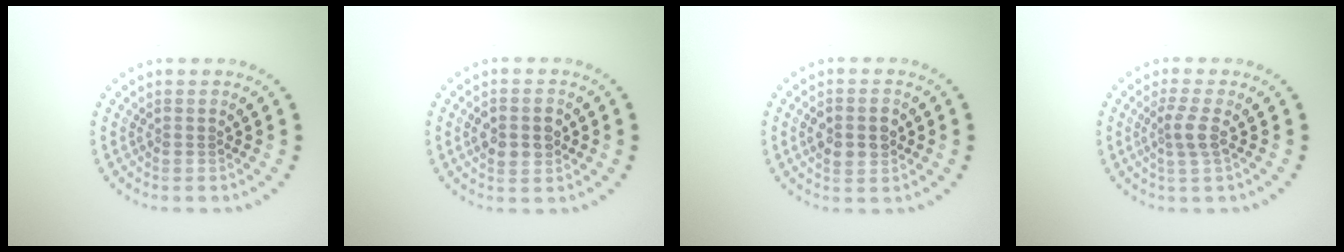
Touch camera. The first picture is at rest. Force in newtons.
{"total": 3.0, "press": 3.0, "slide": 0.1}
{"total": 3.1, "press": 3.1, "slide": 0.1}
{"total": 2.0, "press": 1.5, "slide": 1.3}